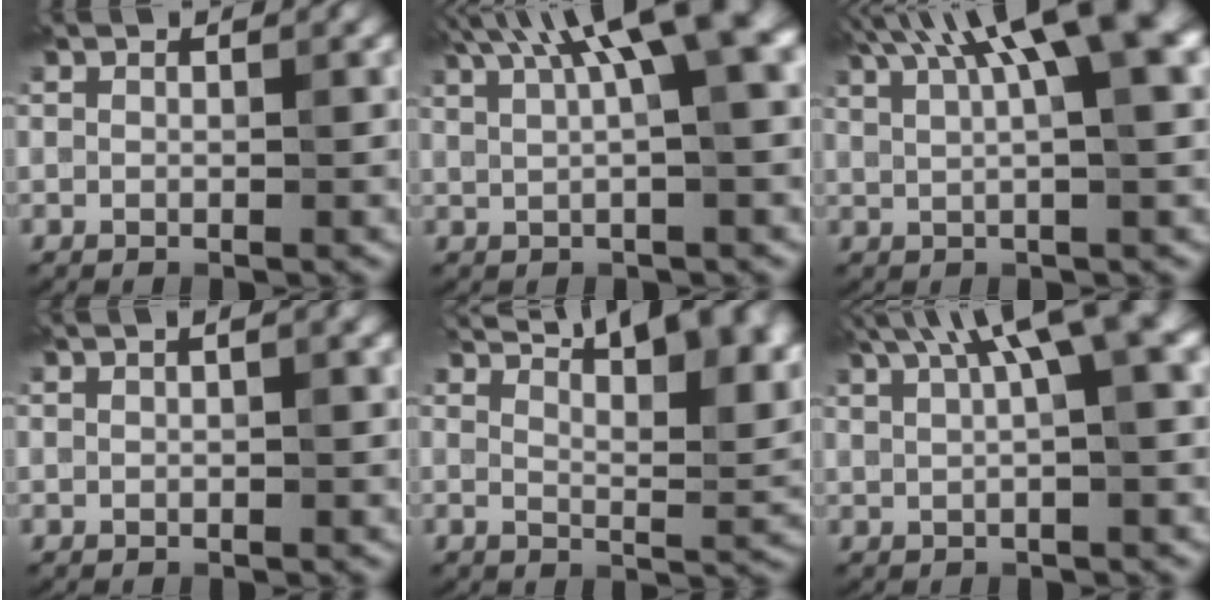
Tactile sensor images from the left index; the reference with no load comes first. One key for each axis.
{"total": 10.3, "fx": 4.4, "fy": 2.8, "fz": 8.8, "tx": -0.102, "ty": 0.031, "tz": 0.064}
{"total": 11.4, "fx": 5.1, "fy": 3.2, "fz": 9.7, "tx": -0.115, "ty": 0.033, "tz": 0.071}
{"total": 1.8, "fx": 0.7, "fy": 0.6, "fz": 1.6, "tx": -0.021, "ty": 0.004, "tz": 0.003}
{"total": 14.6, "fx": 9.6, "fy": 4.9, "fz": 9.8, "tx": -0.106, "ty": 0.039, "tz": 0.115}
{"total": 9.0, "fx": 4.0, "fy": 2.6, "fz": 7.6, "tx": -0.077, "ty": 0.033, "tz": 0.057}